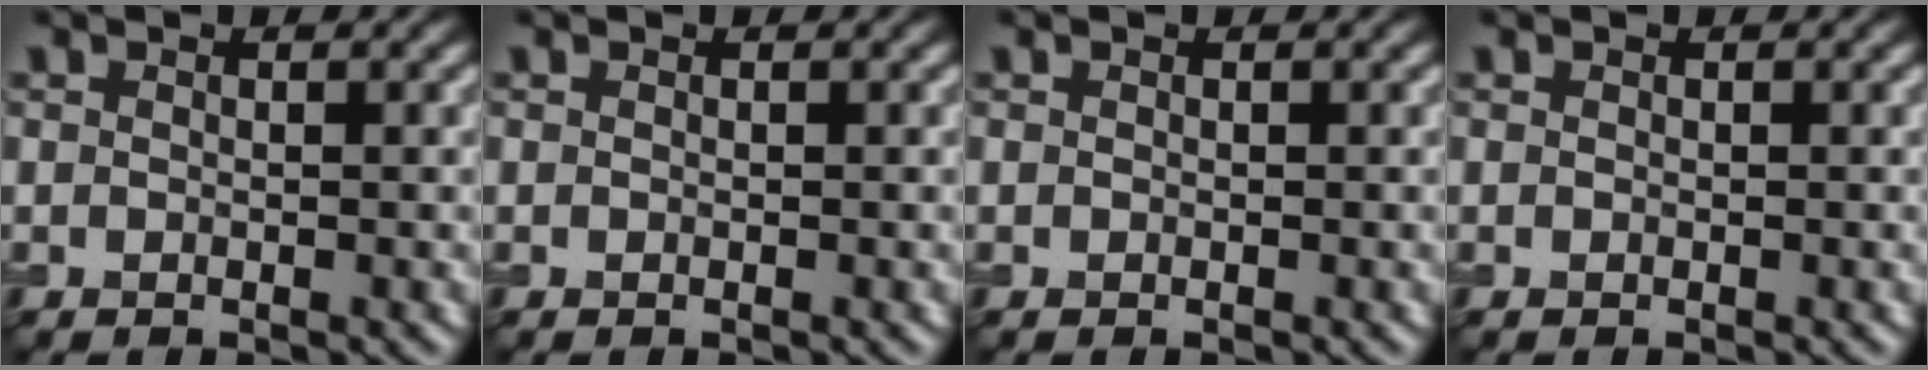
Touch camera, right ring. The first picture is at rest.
{"total": 0.0}
{"total": 0.0}
{"total": 0.0}